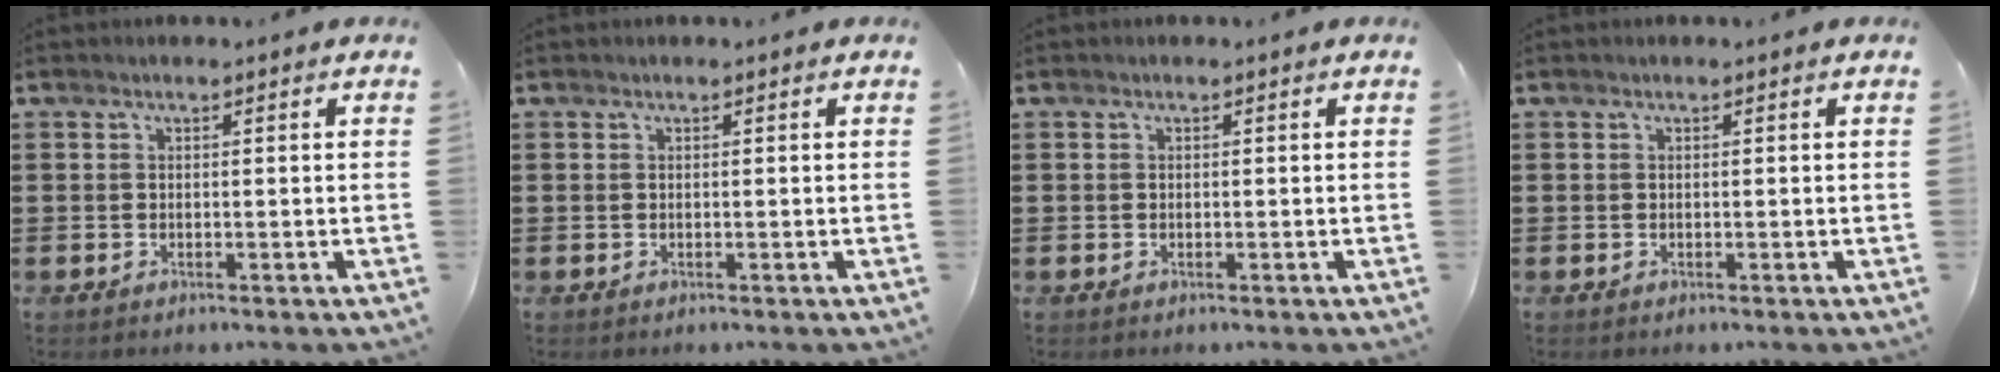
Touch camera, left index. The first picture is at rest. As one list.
[{"total": 0.0}, {"total": 0.0}, {"total": 0.0}]